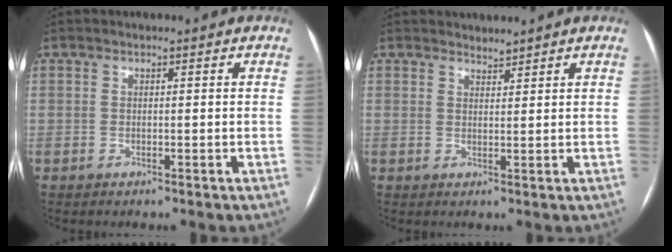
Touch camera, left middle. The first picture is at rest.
{"total": 1.3, "force": [1.3, 0.0, -0.1], "torque": [-0.005, 0.001, 0.026]}